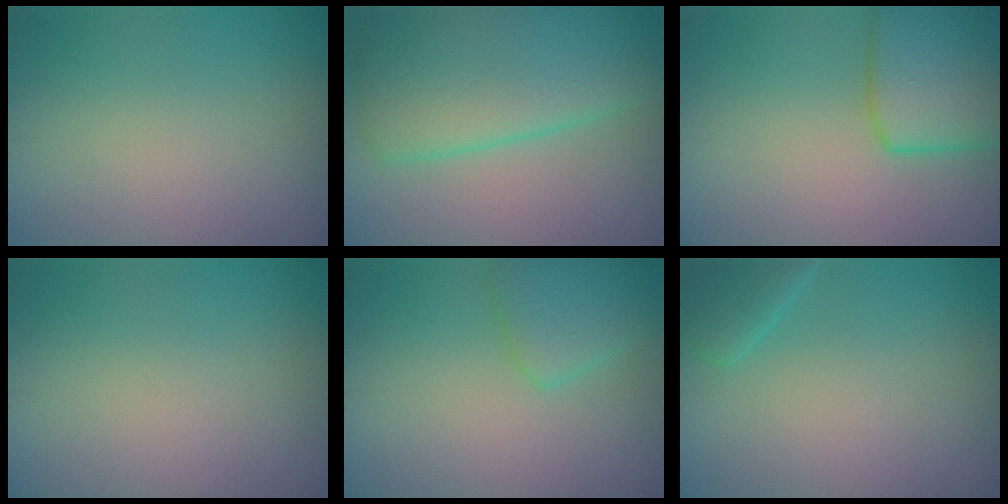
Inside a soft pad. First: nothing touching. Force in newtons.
{"total": 8.0, "press": 8.0, "slide": 0.3}
{"total": 6.4, "press": 6.4, "slide": 0.3}
{"total": 0.0}
{"total": 2.8, "press": 2.8, "slide": 0.2}
{"total": 2.0, "press": 2.0, "slide": 0.1}